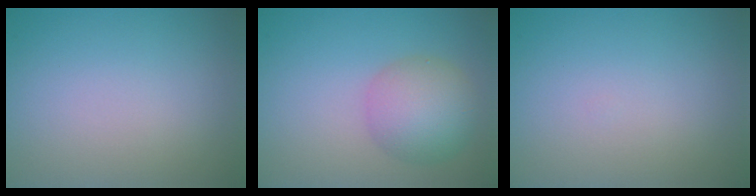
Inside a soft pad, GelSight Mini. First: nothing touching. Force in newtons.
{"total": 5.2, "press": 5.2, "slide": 0.2}
{"total": 0.0}